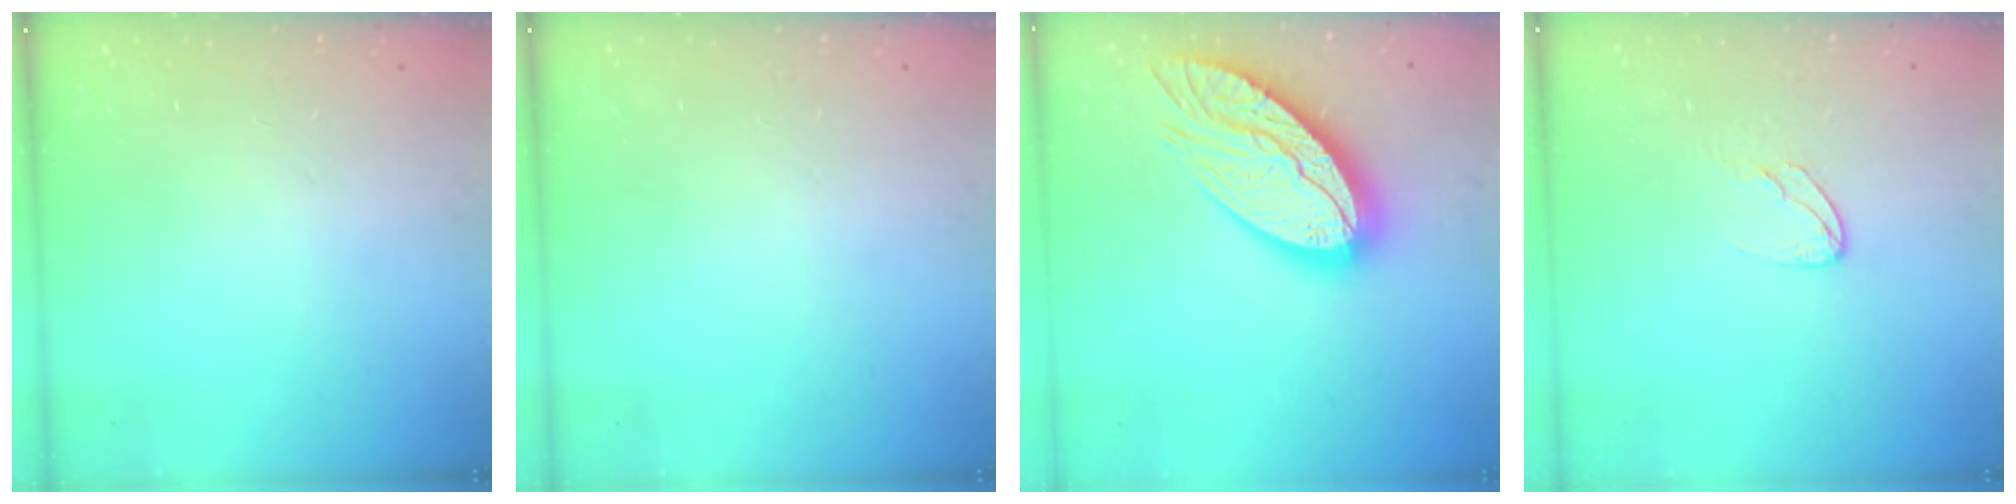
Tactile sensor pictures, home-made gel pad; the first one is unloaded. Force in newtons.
{"total": 0.0}
{"total": 22.5, "press": 22.4, "slide": 1.7}
{"total": 5.6, "press": 5.5, "slide": 0.6}